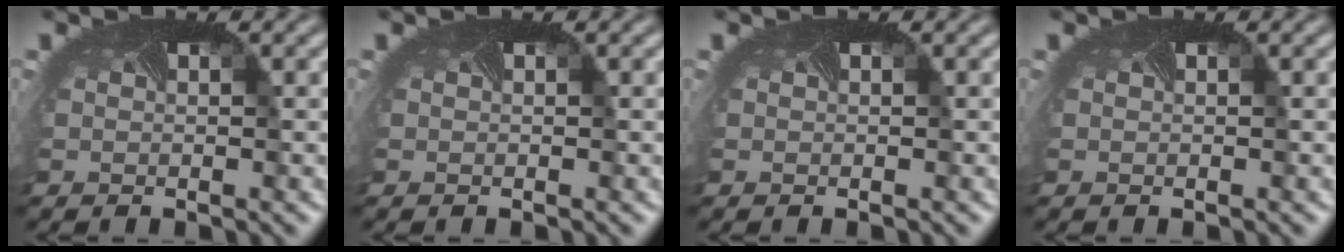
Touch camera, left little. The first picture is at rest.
{"total": 0.0}
{"total": 0.0}
{"total": 0.0}